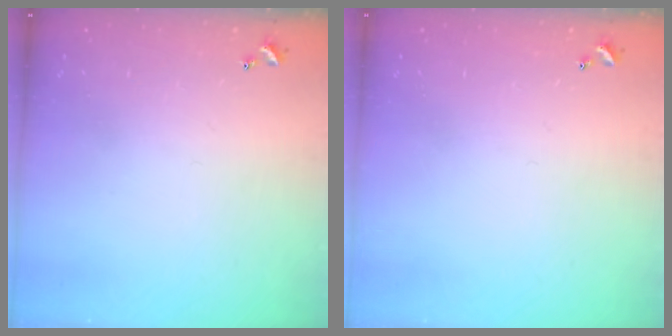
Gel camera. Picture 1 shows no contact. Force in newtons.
{"total": 0.0}